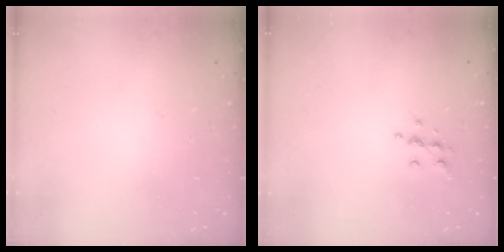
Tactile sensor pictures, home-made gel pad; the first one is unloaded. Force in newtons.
{"total": 6.2, "press": 6.2, "slide": 0.6}